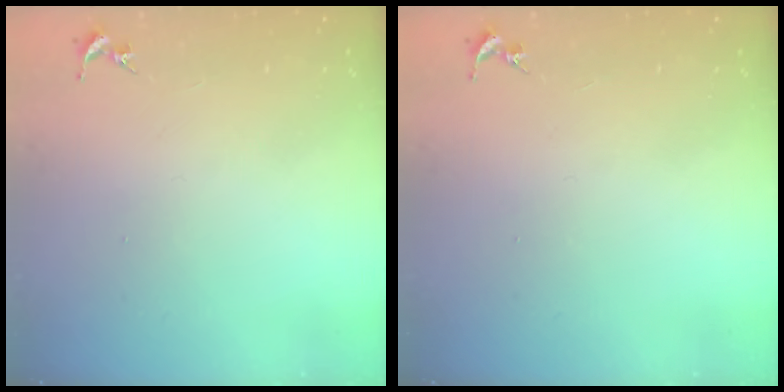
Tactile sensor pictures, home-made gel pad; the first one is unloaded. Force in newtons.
{"total": 0.0}